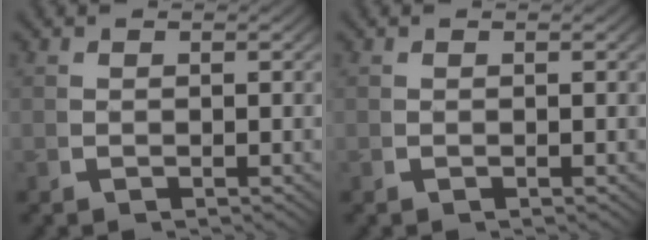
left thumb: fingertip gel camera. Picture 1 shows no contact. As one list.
[{"total": 0.0}]